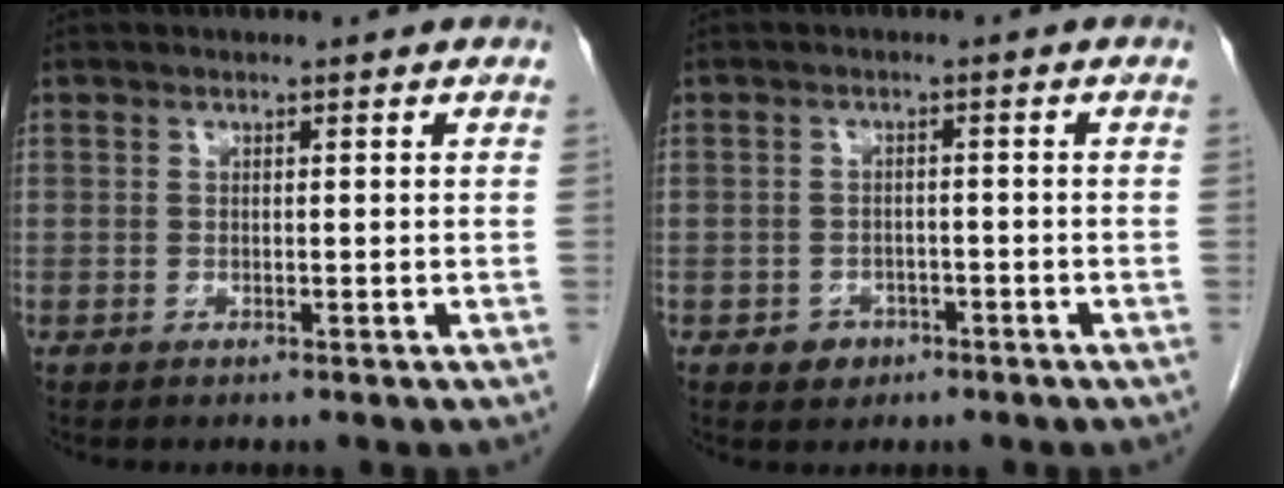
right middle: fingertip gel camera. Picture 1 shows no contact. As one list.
[{"total": 2.6, "force": [-1.5, 2.0, 0.8], "torque": [-0.010, 0.006, -0.016]}]